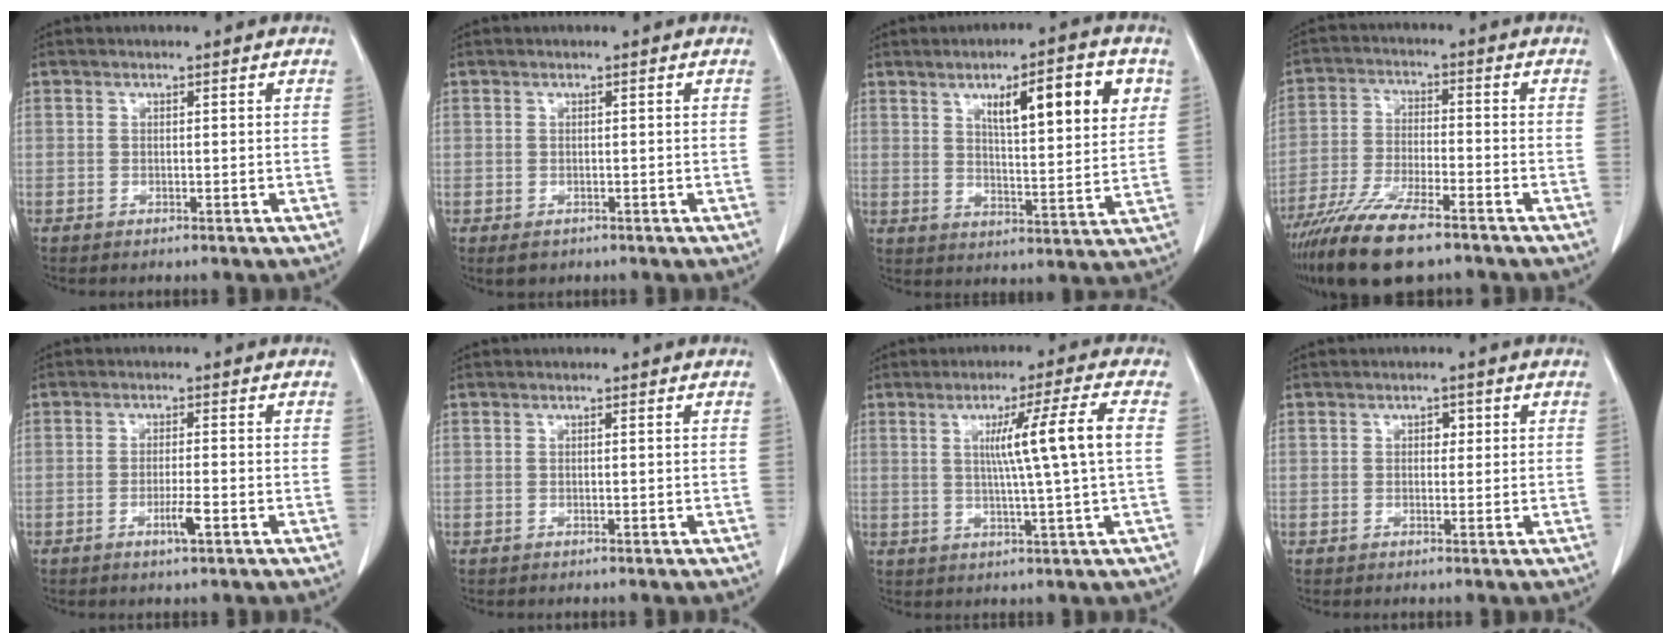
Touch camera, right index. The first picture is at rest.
{"total": 1.5, "force": [-0.7, 1.2, 0.6], "torque": [-0.004, 0.001, -0.004]}
{"total": 13.4, "force": [5.7, 2.7, 11.8], "torque": [-0.168, 0.005, 0.084]}
{"total": 12.8, "force": [-9.4, 2.7, 8.2], "torque": [-0.154, -0.028, -0.169]}
{"total": 3.1, "force": [-1.3, 0.2, 2.7], "torque": [-0.048, -0.002, -0.024]}
{"total": 0.0}
{"total": 9.2, "force": [1.4, -1.8, 8.9], "torque": [-0.141, 0.004, 0.028]}
{"total": 1.6, "force": [0.5, 1.1, 1.1], "torque": [-0.012, 0.004, 0.004]}